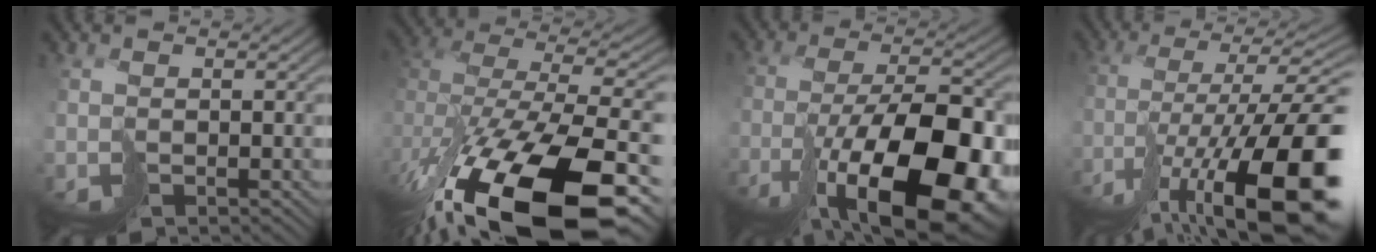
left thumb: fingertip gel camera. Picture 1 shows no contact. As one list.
[{"total": 16.9, "force": [-8.9, 8.4, 11.7], "torque": [-0.234, -0.065, -0.107]}, {"total": 17.4, "force": [-8.0, 6.4, 14.1], "torque": [-0.214, -0.009, -0.124]}, {"total": 17.6, "force": [-8.9, 4.4, 14.5], "torque": [-0.238, -0.005, -0.152]}]